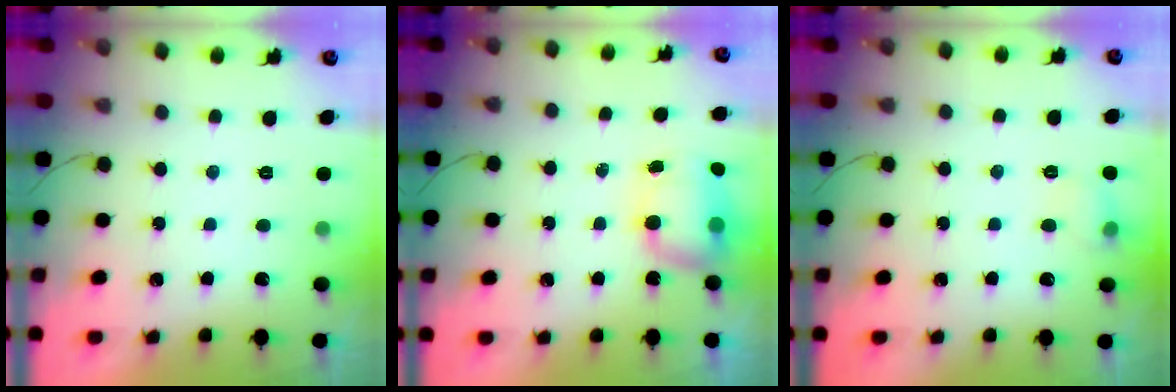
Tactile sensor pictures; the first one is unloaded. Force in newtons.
{"total": 7.4, "press": 7.3, "slide": 1.0}
{"total": 6.2, "press": 6.0, "slide": 1.6}